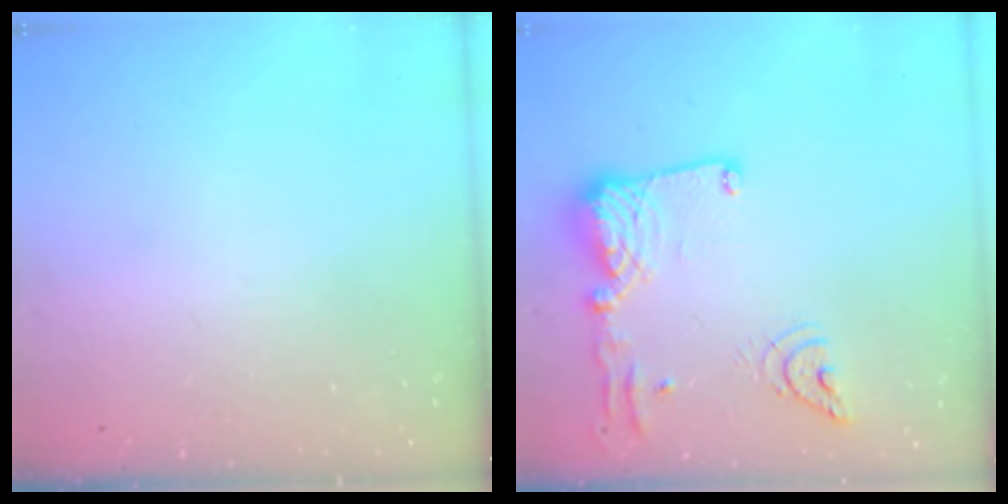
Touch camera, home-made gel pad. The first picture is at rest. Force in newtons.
{"total": 17.2, "press": 17.1, "slide": 2.2}